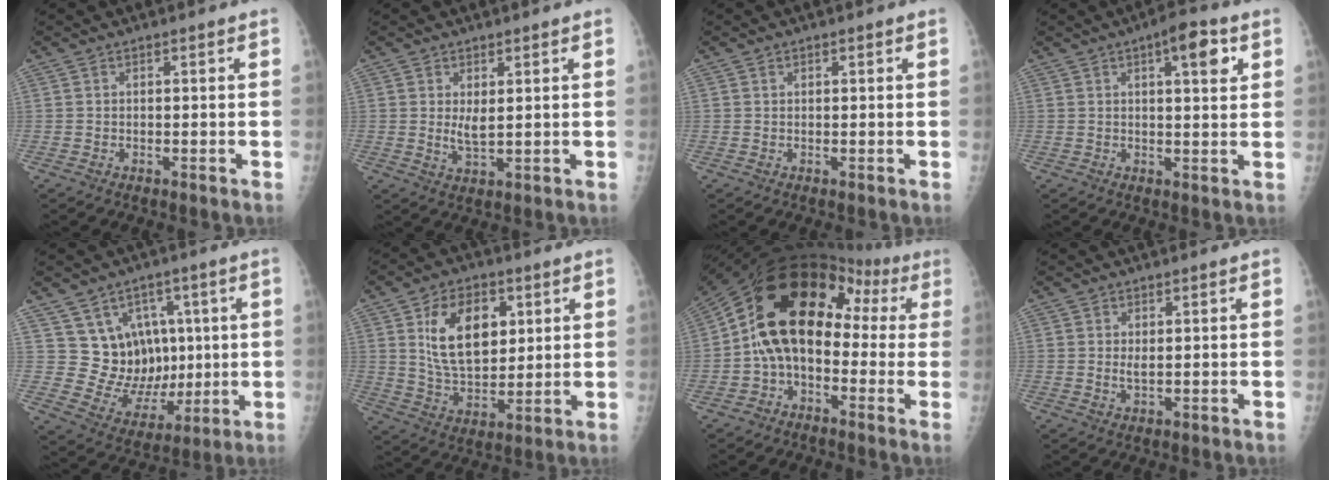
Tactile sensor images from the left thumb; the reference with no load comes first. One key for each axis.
{"total": 3.3, "fx": 1.0, "fy": 1.4, "fz": 2.8, "tx": -0.048, "ty": -0.015, "tz": 0.023}
{"total": 0.7, "fx": 0.4, "fy": 0.4, "fz": 0.4, "tx": -0.002, "ty": -0.002, "tz": 0.007}
{"total": 7.3, "fx": 3.2, "fy": 2.2, "fz": 6.1, "tx": -0.074, "ty": -0.009, "tz": 0.040}
{"total": 13.1, "fx": 3.6, "fy": 11.0, "fz": 6.3, "tx": -0.047, "ty": -0.019, "tz": 0.085}
{"total": 14.6, "fx": 4.8, "fy": 8.9, "fz": 10.6, "tx": -0.143, "ty": -0.023, "tz": 0.096}
{"total": 17.1, "fx": 0.9, "fy": 11.7, "fz": 12.5, "tx": -0.160, "ty": 0.067, "tz": -0.003}
{"total": 1.8, "fx": 0.5, "fy": 0.9, "fz": 1.5, "tx": -0.023, "ty": -0.006, "tz": 0.012}